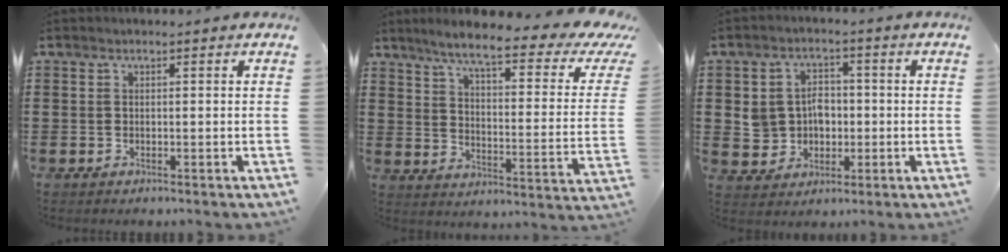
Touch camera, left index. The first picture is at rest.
{"total": 7.6, "force": [5.4, 0.1, 5.3], "torque": [-0.116, -0.039, 0.082]}
{"total": 5.7, "force": [0.2, 5.0, 2.8], "torque": [-0.069, 0.015, 0.004]}